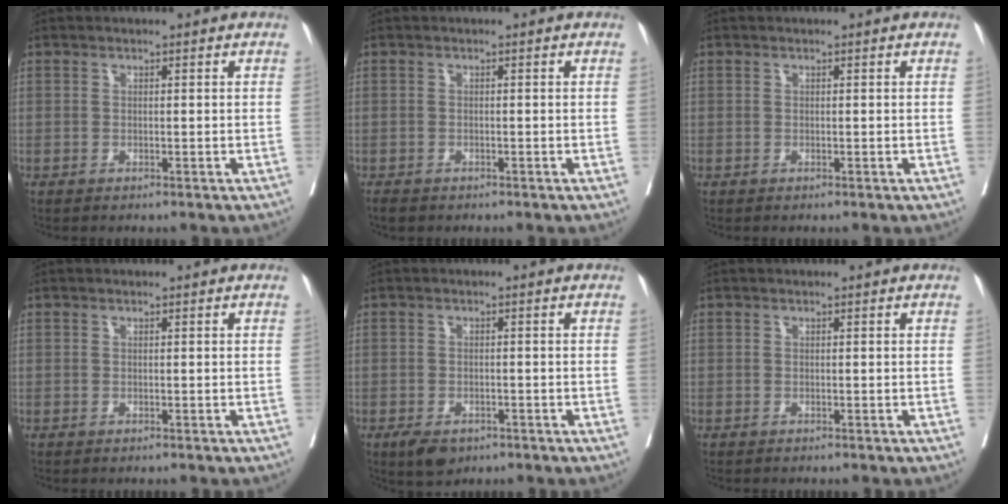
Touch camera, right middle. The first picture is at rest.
{"total": 1.7, "force": [-1.4, 0.8, 0.6], "torque": [-0.015, -0.004, -0.020]}
{"total": 0.0}
{"total": 0.0}
{"total": 4.1, "force": [-2.6, 2.2, 2.2], "torque": [-0.037, -0.004, -0.036]}
{"total": 0.6, "force": [-0.6, 0.1, 0.1], "torque": [-0.009, -0.003, -0.011]}